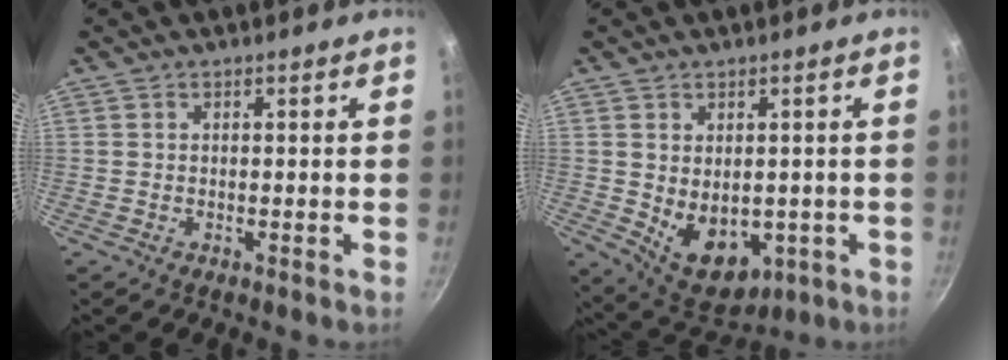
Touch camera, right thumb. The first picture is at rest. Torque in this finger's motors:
{"motor_torque": [-0.49, 0.94, 0.54, 0.61, 0.26]}